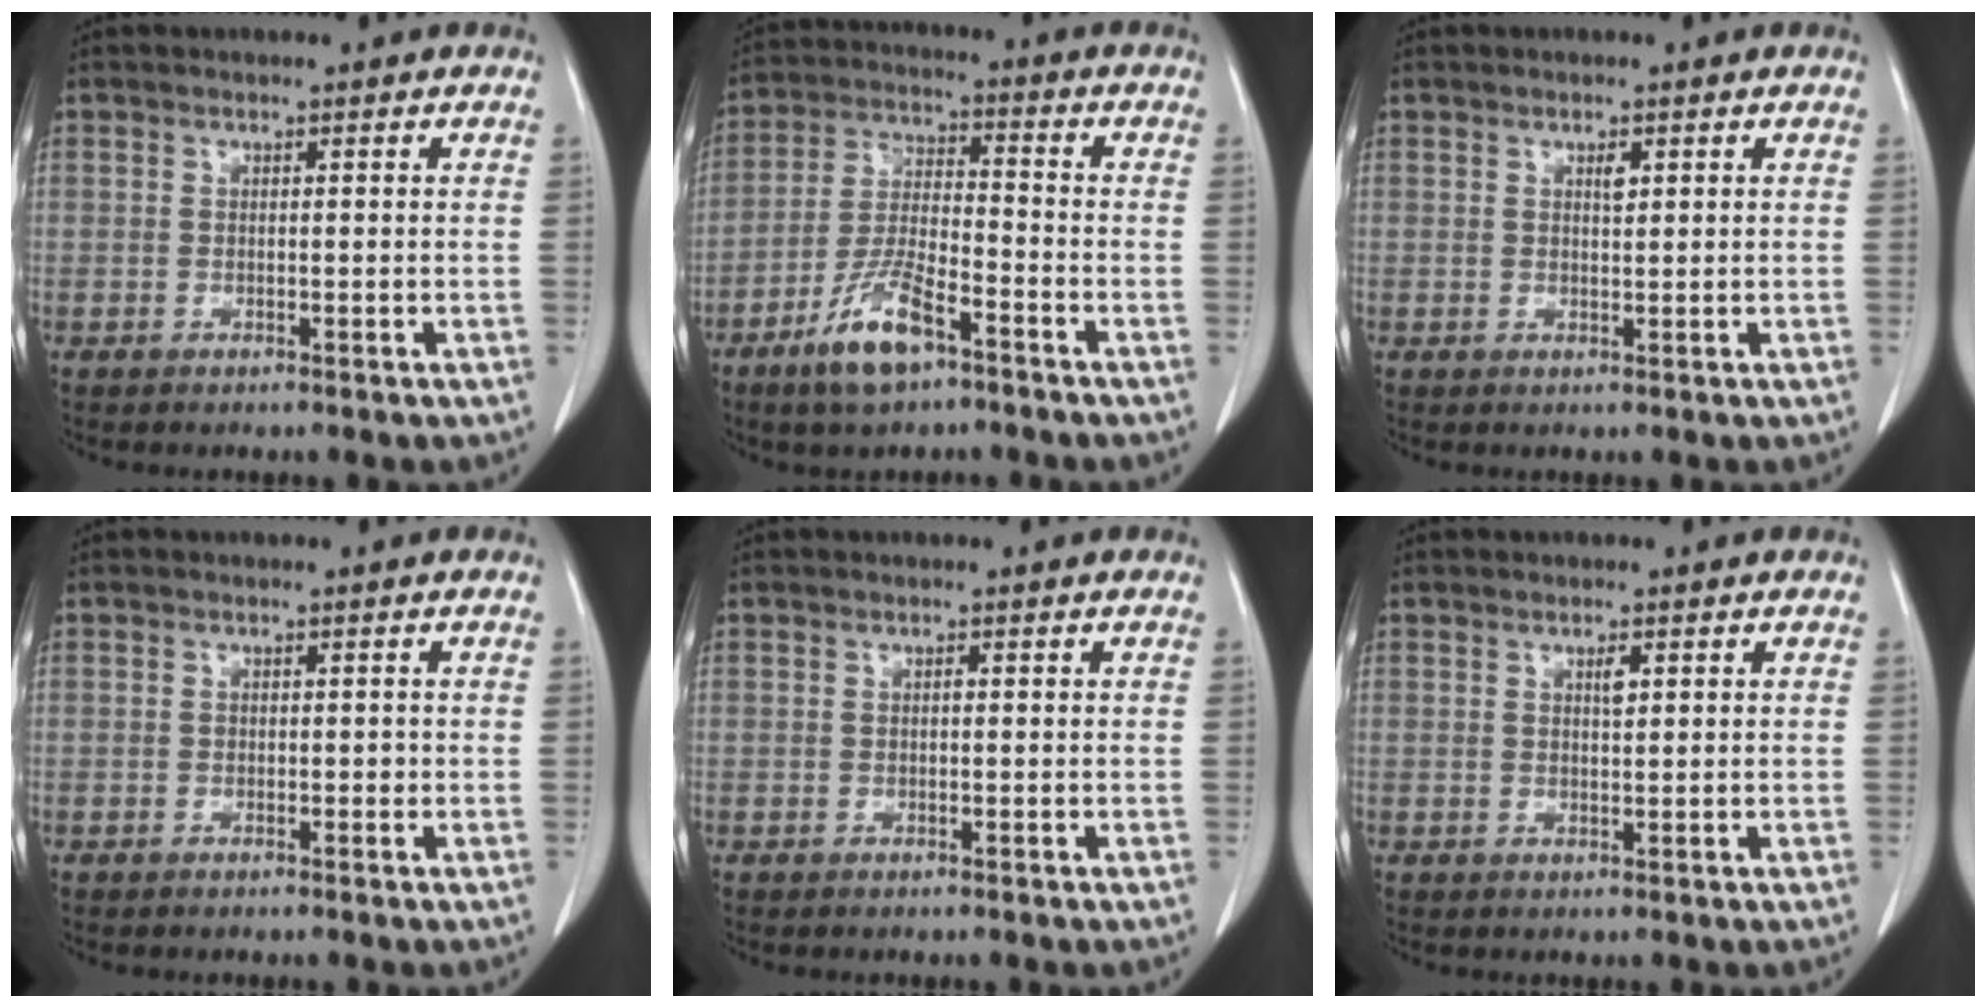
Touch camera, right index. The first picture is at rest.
{"total": 9.7, "force": [-6.1, 2.6, 7.1], "torque": [-0.148, -0.009, -0.115]}
{"total": 1.2, "force": [0.6, 0.4, 1.0], "torque": [-0.018, -0.003, 0.009]}
{"total": 0.7, "force": [-0.1, 0.5, 0.5], "torque": [-0.001, 0.004, -0.001]}
{"total": 0.0}
{"total": 1.3, "force": [0.6, 0.3, 1.2], "torque": [-0.021, -0.001, 0.009]}